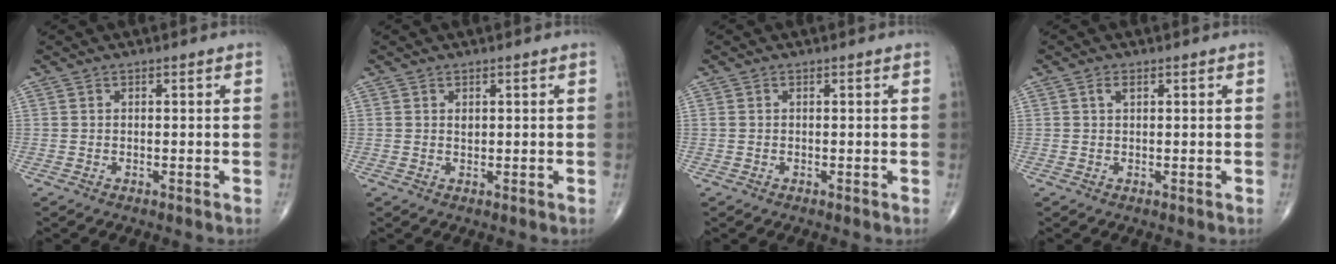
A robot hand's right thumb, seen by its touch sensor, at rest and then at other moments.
{"total": 0.7, "force": [0.3, 0.5, 0.5], "torque": [-0.001, -0.006, 0.006]}
{"total": 0.7, "force": [0.2, 0.4, 0.6], "torque": [-0.018, 0.009, 0.007]}
{"total": 1.3, "force": [0.5, 0.7, 1.0], "torque": [-0.022, 0.005, 0.010]}